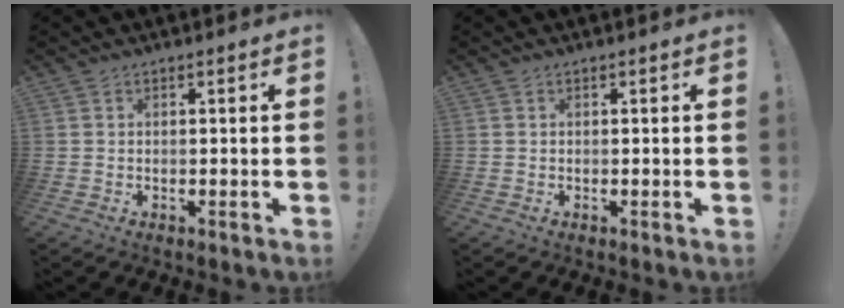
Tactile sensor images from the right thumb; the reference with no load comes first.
{"total": 0.0}